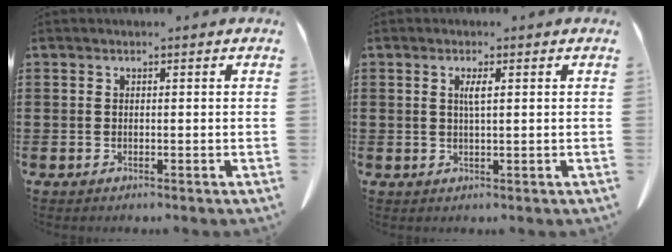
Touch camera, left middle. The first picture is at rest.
{"total": 2.0, "force": [0.6, 0.3, 1.9], "torque": [-0.039, 0.001, 0.009]}